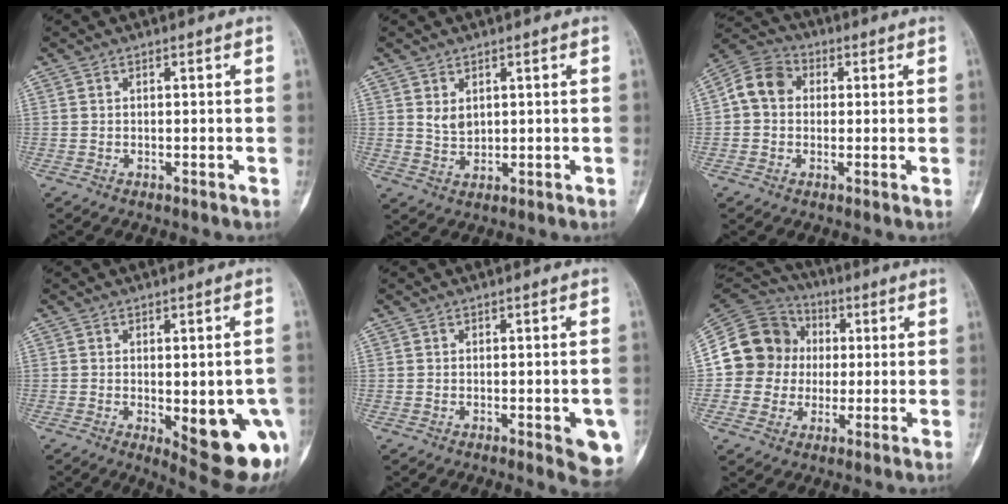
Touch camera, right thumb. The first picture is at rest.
{"total": 2.9, "force": [1.2, 1.9, 1.7], "torque": [-0.024, -0.012, 0.028]}
{"total": 7.8, "force": [0.8, 6.4, 4.4], "torque": [-0.070, 0.023, 0.001]}
{"total": 14.0, "force": [-3.8, 4.8, 12.6], "torque": [-0.125, -0.006, -0.029]}
{"total": 7.1, "force": [-2.2, 2.1, 6.5], "torque": [-0.058, -0.002, -0.021]}
{"total": 14.7, "force": [0.7, 13.7, 5.1], "torque": [-0.069, 0.032, 0.012]}